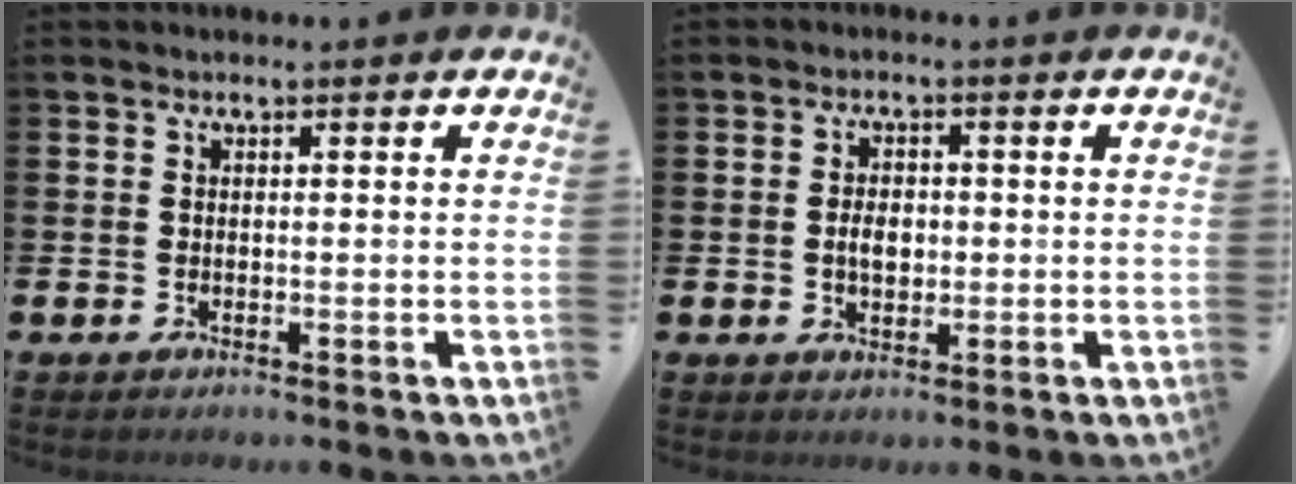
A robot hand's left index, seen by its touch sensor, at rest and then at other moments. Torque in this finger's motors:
{"motor_torque": [0.41, 0.20, 0.07, 0.09]}